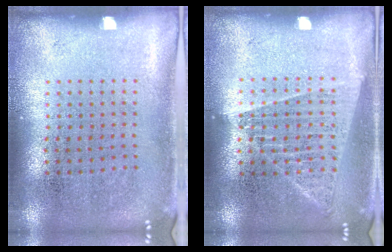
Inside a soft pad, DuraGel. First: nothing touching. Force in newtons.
{"total": 1.4, "press": 1.3, "slide": 0.4}